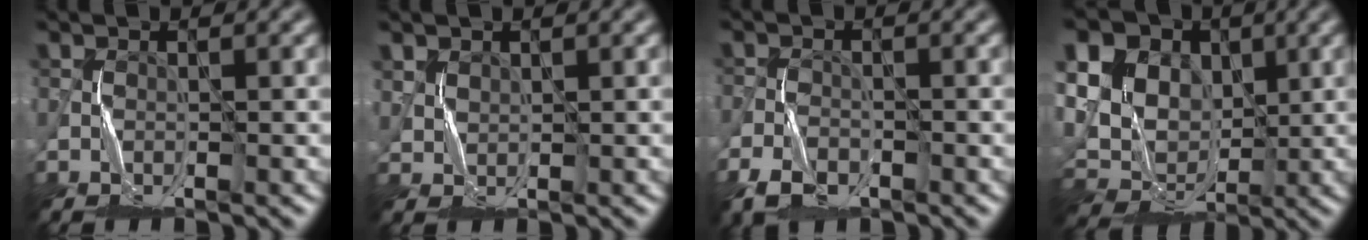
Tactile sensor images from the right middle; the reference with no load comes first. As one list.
[{"total": 1.6, "force": [1.3, 0.9, 0.3], "torque": [-0.010, -0.001, 0.031]}, {"total": 3.4, "force": [-2.2, 1.9, 1.8], "torque": [-0.035, -0.006, -0.050]}, {"total": 17.6, "force": [5.6, 14.2, 8.7], "torque": [-0.206, 0.022, 0.091]}]